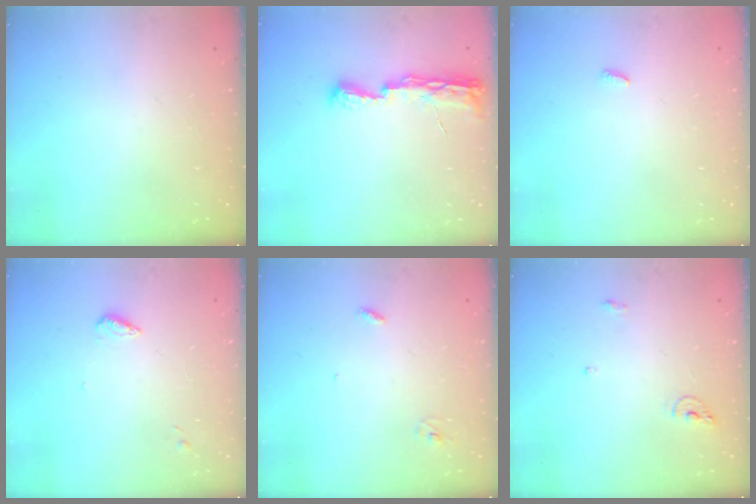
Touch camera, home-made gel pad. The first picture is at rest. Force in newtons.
{"total": 8.5, "press": 8.5, "slide": 1.2}
{"total": 2.4, "press": 2.4, "slide": 0.2}
{"total": 3.9, "press": 3.9, "slide": 0.5}
{"total": 2.8, "press": 2.8, "slide": 0.3}
{"total": 6.3, "press": 6.3, "slide": 0.3}